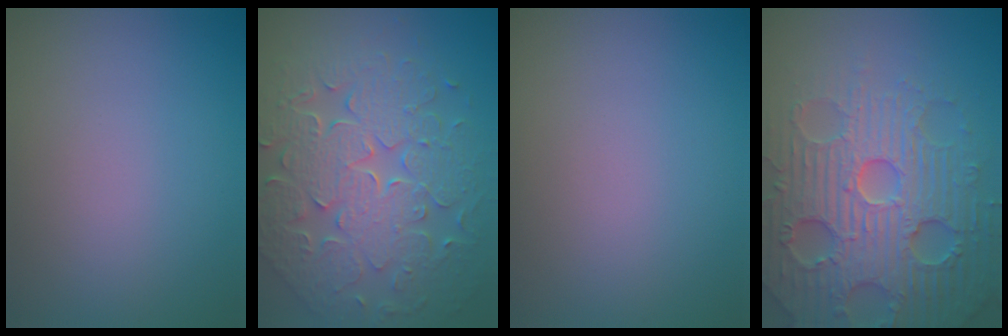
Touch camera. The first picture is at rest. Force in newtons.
{"total": 9.6, "press": 6.9, "slide": 6.6}
{"total": 0.0}
{"total": 7.8, "press": 7.6, "slide": 1.8}